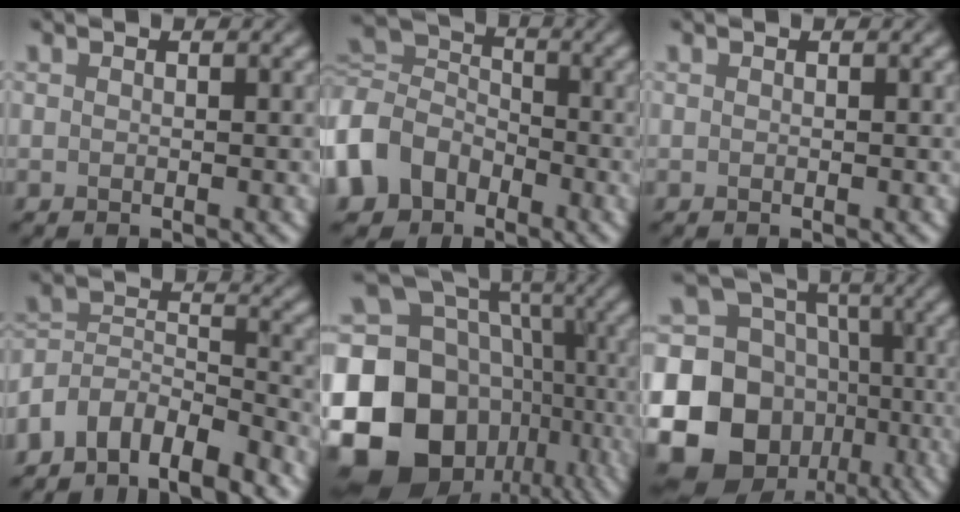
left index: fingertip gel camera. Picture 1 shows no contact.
{"total": 6.6, "force": [-3.4, 5.2, 2.4], "torque": [-0.060, 0.005, -0.087]}
{"total": 0.0}
{"total": 6.3, "force": [-5.2, 2.4, 2.5], "torque": [-0.041, -0.001, -0.102]}
{"total": 21.1, "force": [-6.0, 17.5, 10.2], "torque": [-0.211, -0.023, -0.102]}
{"total": 16.0, "force": [-4.6, 13.7, 6.9], "torque": [-0.166, -0.006, -0.089]}